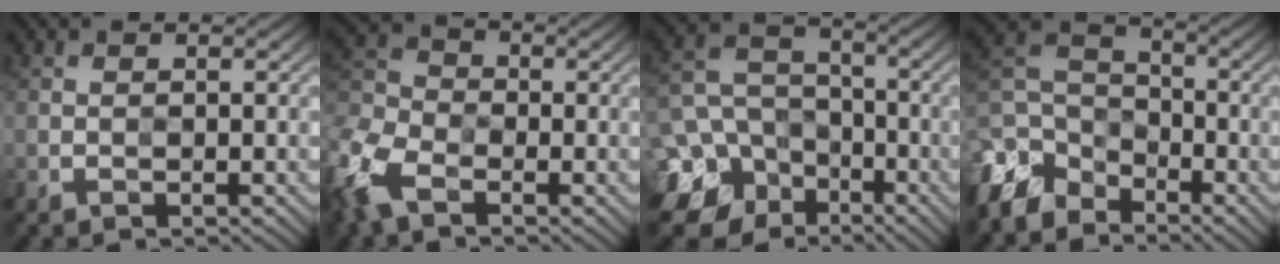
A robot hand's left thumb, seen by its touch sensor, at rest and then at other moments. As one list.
[{"total": 9.9, "force": [-5.5, 5.5, 6.0], "torque": [-0.175, -0.021, -0.130]}, {"total": 14.1, "force": [-6.3, 11.2, 5.8], "torque": [-0.187, -0.032, -0.113]}, {"total": 10.1, "force": [-6.8, 6.3, 4.1], "torque": [-0.127, -0.006, -0.153]}]